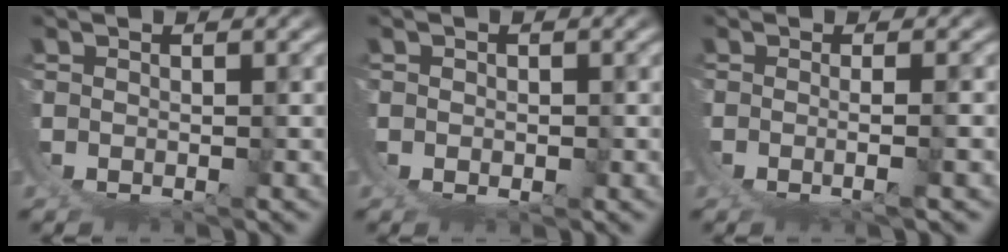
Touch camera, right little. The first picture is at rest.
{"total": 0.7, "force": [0.7, -0.1, 0.0], "torque": [0.003, 0.000, 0.010]}
{"total": 2.0, "force": [0.0, -0.4, 2.0], "torque": [-0.039, -0.010, 0.009]}